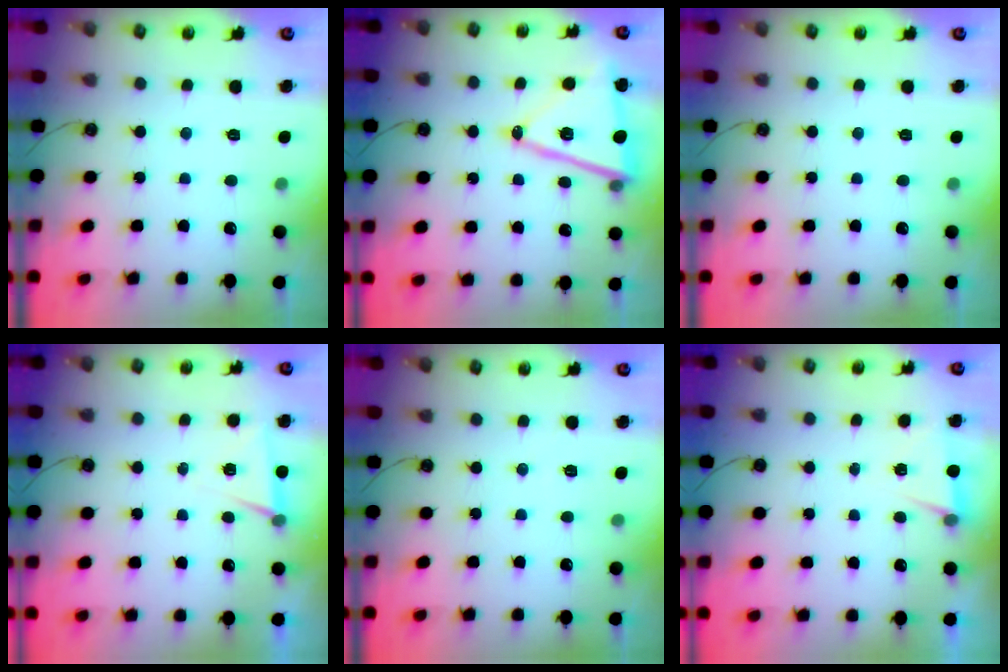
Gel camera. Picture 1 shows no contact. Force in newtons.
{"total": 14.8, "press": 14.6, "slide": 2.5}
{"total": 0.0}
{"total": 6.3, "press": 4.2, "slide": 4.7}
{"total": 5.2, "press": 2.6, "slide": 4.5}
{"total": 4.9, "press": 2.4, "slide": 4.3}